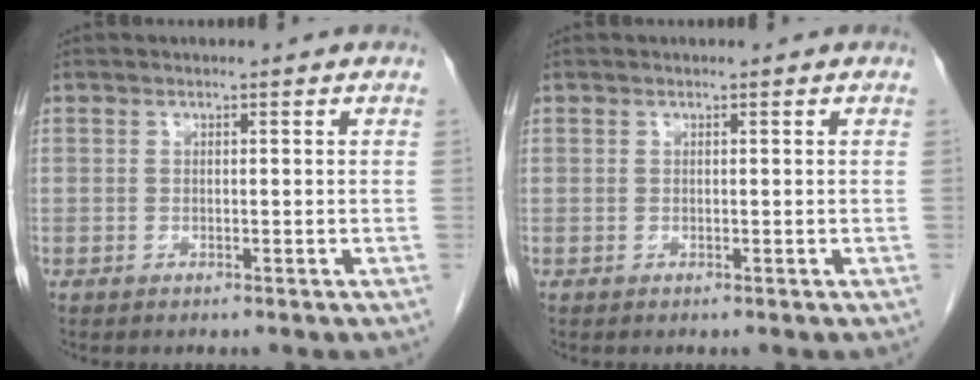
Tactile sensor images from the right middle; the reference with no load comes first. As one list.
[{"total": 0.0}]